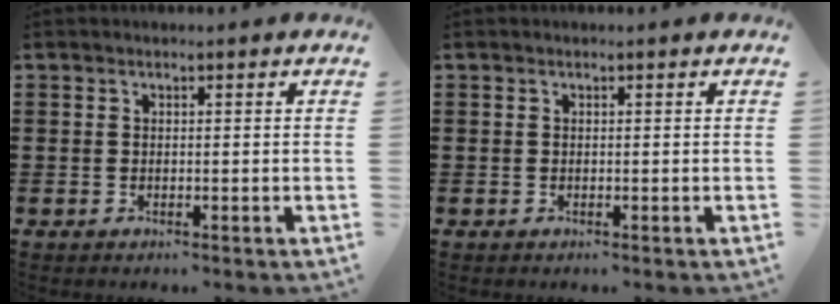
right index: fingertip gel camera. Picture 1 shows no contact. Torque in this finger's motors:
{"motor_torque": [0.00, 0.00, 0.00, 0.00]}